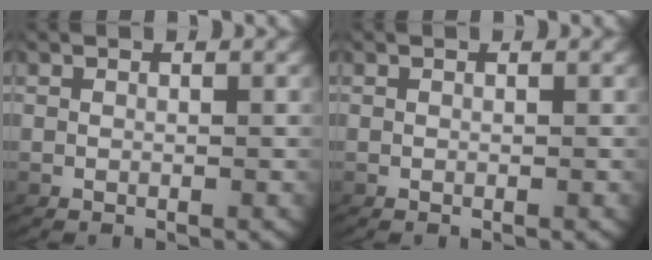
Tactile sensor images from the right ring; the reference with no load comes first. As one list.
[{"total": 0.0}]